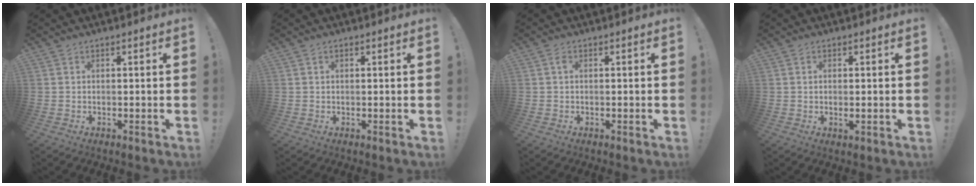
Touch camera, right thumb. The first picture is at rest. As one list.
[{"total": 0.8, "force": [0.3, 0.5, 0.5], "torque": [-0.006, 0.001, 0.004]}, {"total": 1.1, "force": [0.0, 0.5, 0.9], "torque": [-0.025, 0.005, 0.000]}, {"total": 1.6, "force": [0.0, 0.5, 1.5], "torque": [-0.029, -0.003, -0.003]}]